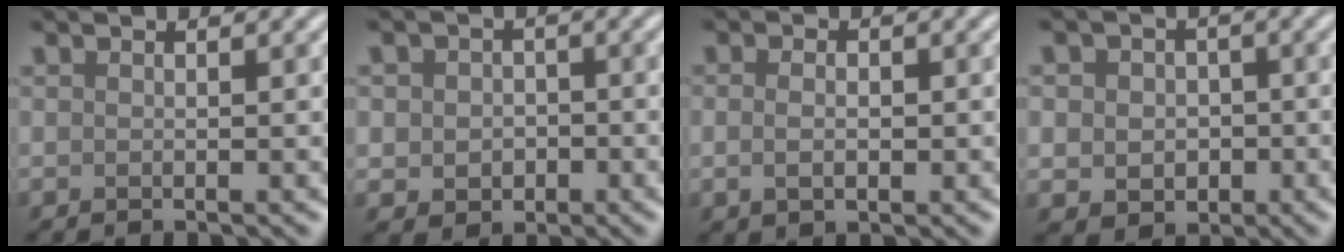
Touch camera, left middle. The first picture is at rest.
{"total": 3.2, "force": [-0.3, 2.8, 1.6], "torque": [-0.016, -0.005, -0.010]}
{"total": 2.5, "force": [0.0, 1.7, 1.8], "torque": [-0.022, 0.002, -0.002]}
{"total": 4.7, "force": [-0.1, 4.0, 2.4], "torque": [-0.028, 0.008, -0.017]}